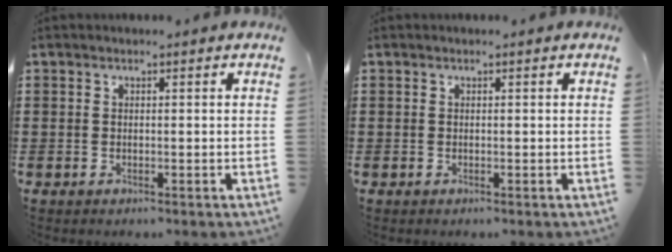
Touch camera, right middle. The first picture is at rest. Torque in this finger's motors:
{"motor_torque": [0.00, -0.01, 0.00, 0.01]}